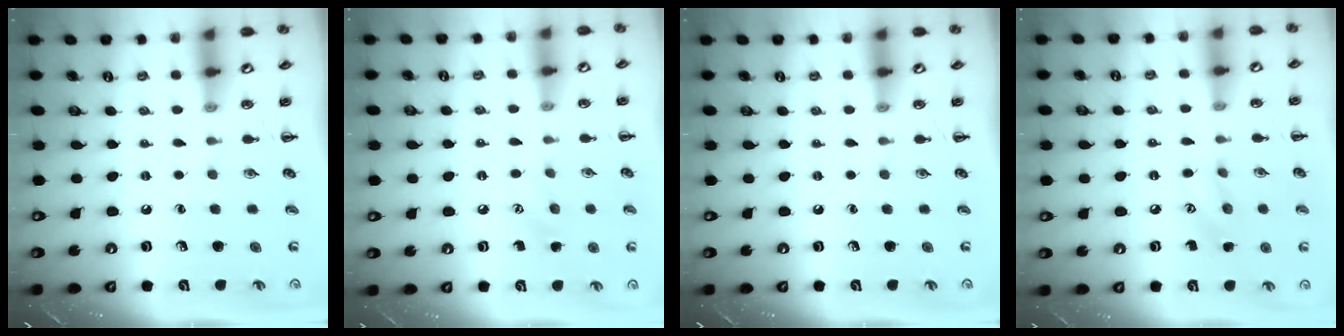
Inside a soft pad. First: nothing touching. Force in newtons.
{"total": 5.7, "press": 5.6, "slide": 1.2}
{"total": 0.0}
{"total": 7.7, "press": 7.6, "slide": 1.0}